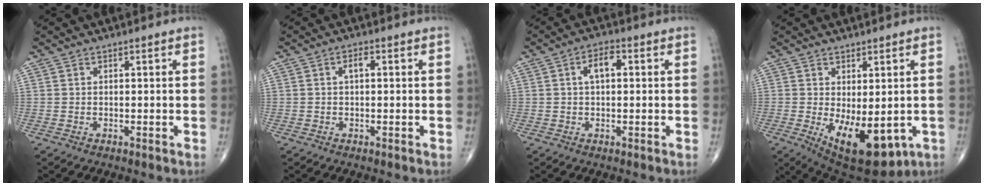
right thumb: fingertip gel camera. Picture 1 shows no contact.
{"total": 1.9, "force": [0.3, 0.9, 1.7], "torque": [-0.029, 0.004, 0.002]}
{"total": 4.5, "force": [0.8, 2.3, 3.8], "torque": [-0.066, 0.011, 0.009]}
{"total": 13.0, "force": [-3.2, 6.3, 10.9], "torque": [-0.153, -0.019, -0.024]}